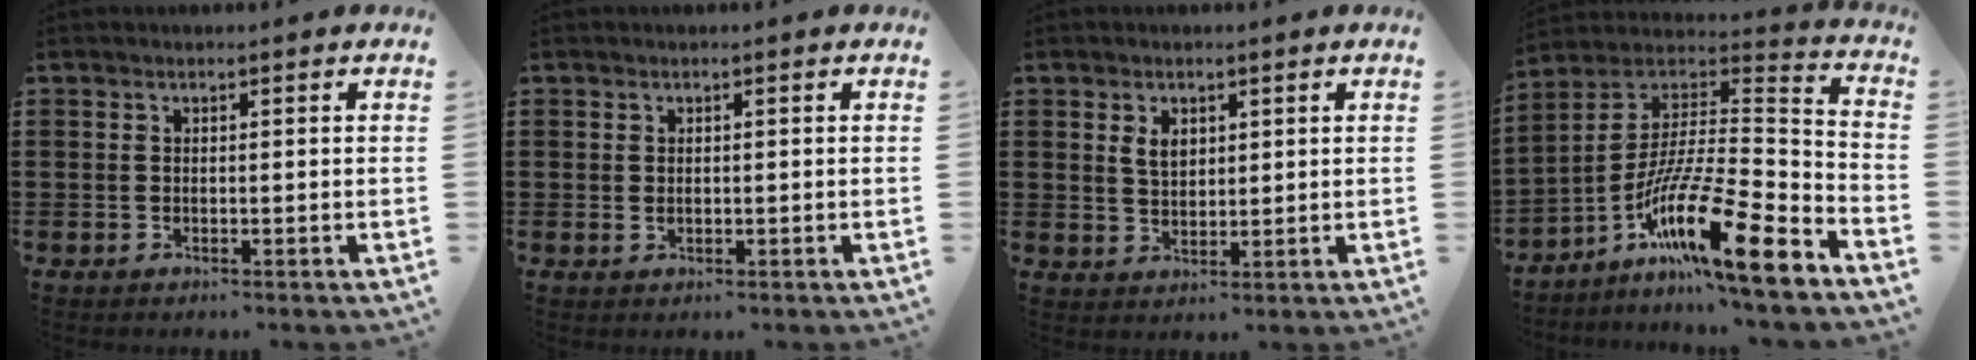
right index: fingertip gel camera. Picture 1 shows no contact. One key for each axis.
{"total": 0.7, "fx": 0.1, "fy": 0.5, "fz": 0.4, "tx": -0.010, "ty": 0.004, "tz": 0.002}
{"total": 3.1, "fx": 1.4, "fy": 2.0, "fz": 2.0, "tx": -0.037, "ty": 0.004, "tz": 0.023}
{"total": 17.4, "fx": -10.7, "fy": 2.2, "fz": 13.5, "tx": -0.245, "ty": 0.004, "tz": -0.194}